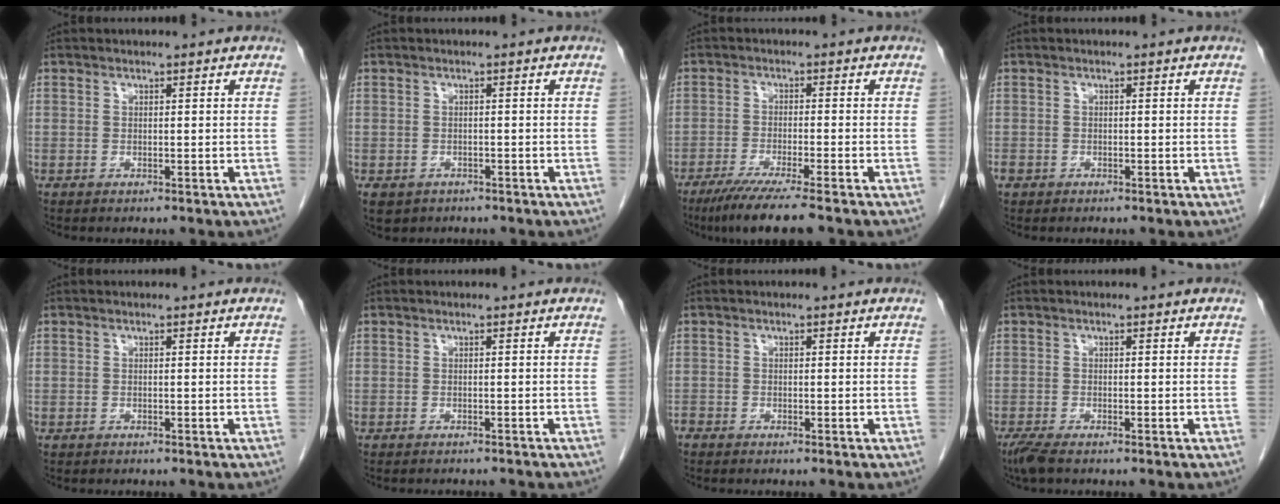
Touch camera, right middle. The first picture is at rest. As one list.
[{"total": 5.0, "force": [-3.2, 3.7, 1.4], "torque": [-0.028, 0.000, -0.043]}, {"total": 7.9, "force": [-6.0, -0.5, 5.1], "torque": [-0.085, -0.023, -0.099]}, {"total": 1.2, "force": [-0.6, 0.9, 0.4], "torque": [-0.013, 0.002, -0.011]}, {"total": 0.0}, {"total": 3.7, "force": [-3.4, 0.8, 1.1], "torque": [-0.013, -0.005, -0.038]}, {"total": 0.9, "force": [-0.9, 0.2, 0.1], "torque": [-0.005, -0.001, -0.018]}, {"total": 2.7, "force": [-2.0, 0.5, 1.7], "torque": [-0.040, -0.010, -0.039]}]